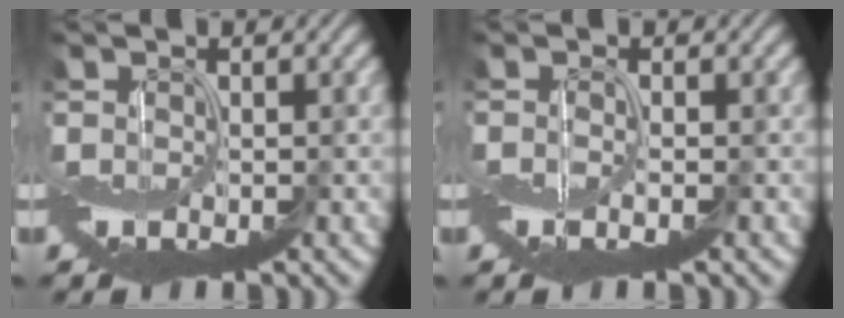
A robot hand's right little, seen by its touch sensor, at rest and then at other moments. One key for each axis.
{"total": 1.1, "fx": -0.5, "fy": -0.3, "fz": 1.0, "tx": -0.022, "ty": -0.004, "tz": -0.012}